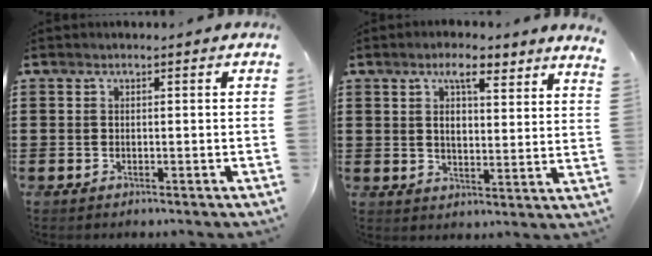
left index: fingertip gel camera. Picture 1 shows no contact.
{"total": 6.0, "force": [4.6, 1.6, 3.6], "torque": [-0.067, -0.011, 0.076]}